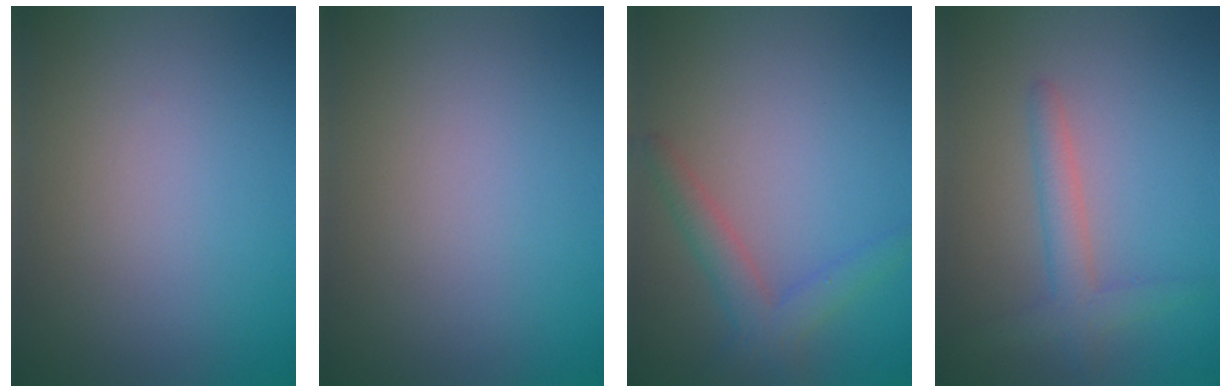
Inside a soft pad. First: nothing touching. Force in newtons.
{"total": 0.0}
{"total": 2.9, "press": 2.9, "slide": 0.1}
{"total": 2.7, "press": 2.7, "slide": 0.2}